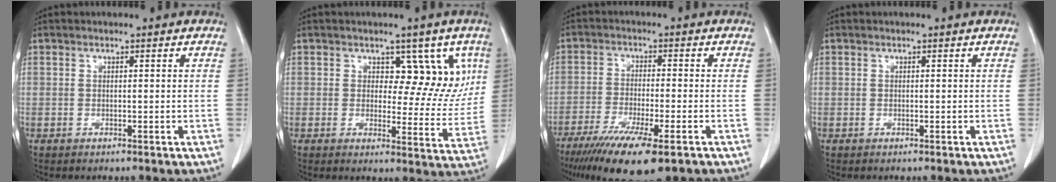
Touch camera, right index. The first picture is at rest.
{"total": 8.0, "force": [3.6, 5.0, 5.2], "torque": [-0.033, 0.005, 0.047]}
{"total": 13.5, "force": [-9.0, 1.9, 9.9], "torque": [-0.166, -0.035, -0.144]}
{"total": 0.0}